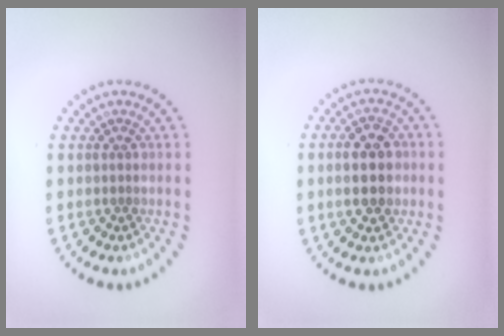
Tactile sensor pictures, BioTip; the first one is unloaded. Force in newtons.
{"total": 4.7, "press": 4.7, "slide": 0.2}